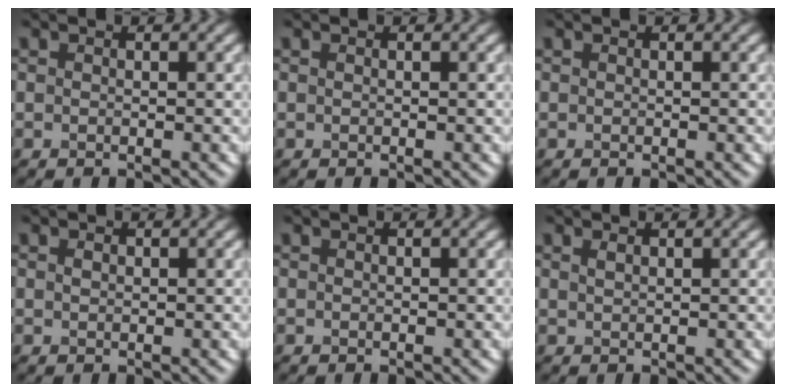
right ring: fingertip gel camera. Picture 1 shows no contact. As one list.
[{"total": 0.0}, {"total": 0.0}, {"total": 0.6, "force": [0.2, 0.5, 0.4], "torque": [-0.008, 0.001, 0.004]}, {"total": 0.0}, {"total": 0.7, "force": [0.5, 0.2, 0.4], "torque": [-0.008, 0.001, 0.011]}]